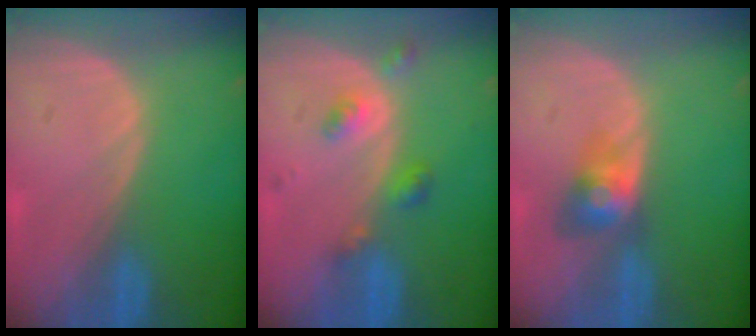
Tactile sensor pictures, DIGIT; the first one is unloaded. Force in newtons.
{"total": 4.4, "press": 4.0, "slide": 2.0}
{"total": 3.9, "press": 3.9, "slide": 0.3}